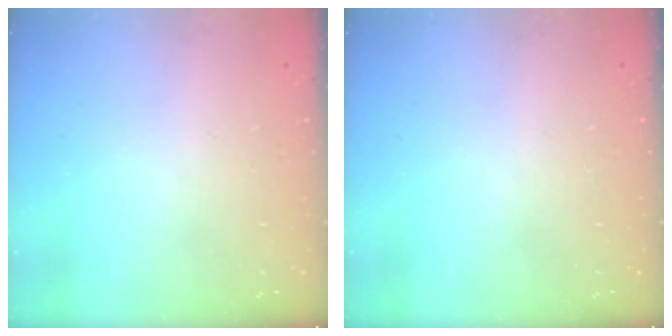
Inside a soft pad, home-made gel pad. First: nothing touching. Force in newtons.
{"total": 0.0}